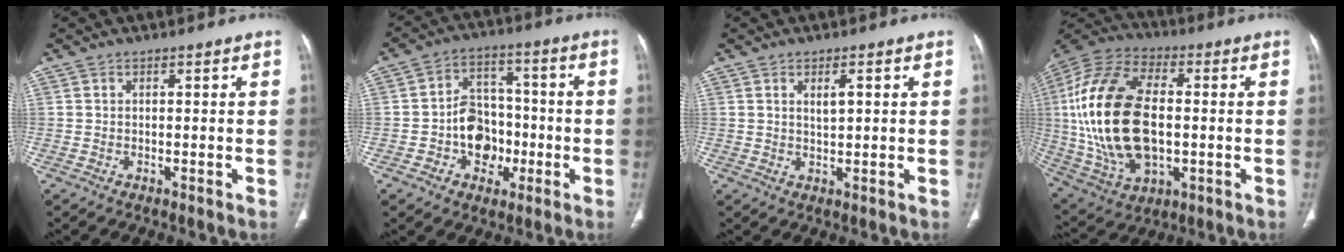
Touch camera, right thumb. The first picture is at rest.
{"total": 10.6, "force": [-2.7, 8.5, 5.8], "torque": [-0.046, 0.036, -0.046]}
{"total": 2.7, "force": [1.0, 1.0, 2.3], "torque": [-0.038, -0.006, 0.018]}
{"total": 26.1, "force": [0.1, 15.0, 21.3], "torque": [-0.437, 0.001, 0.010]}